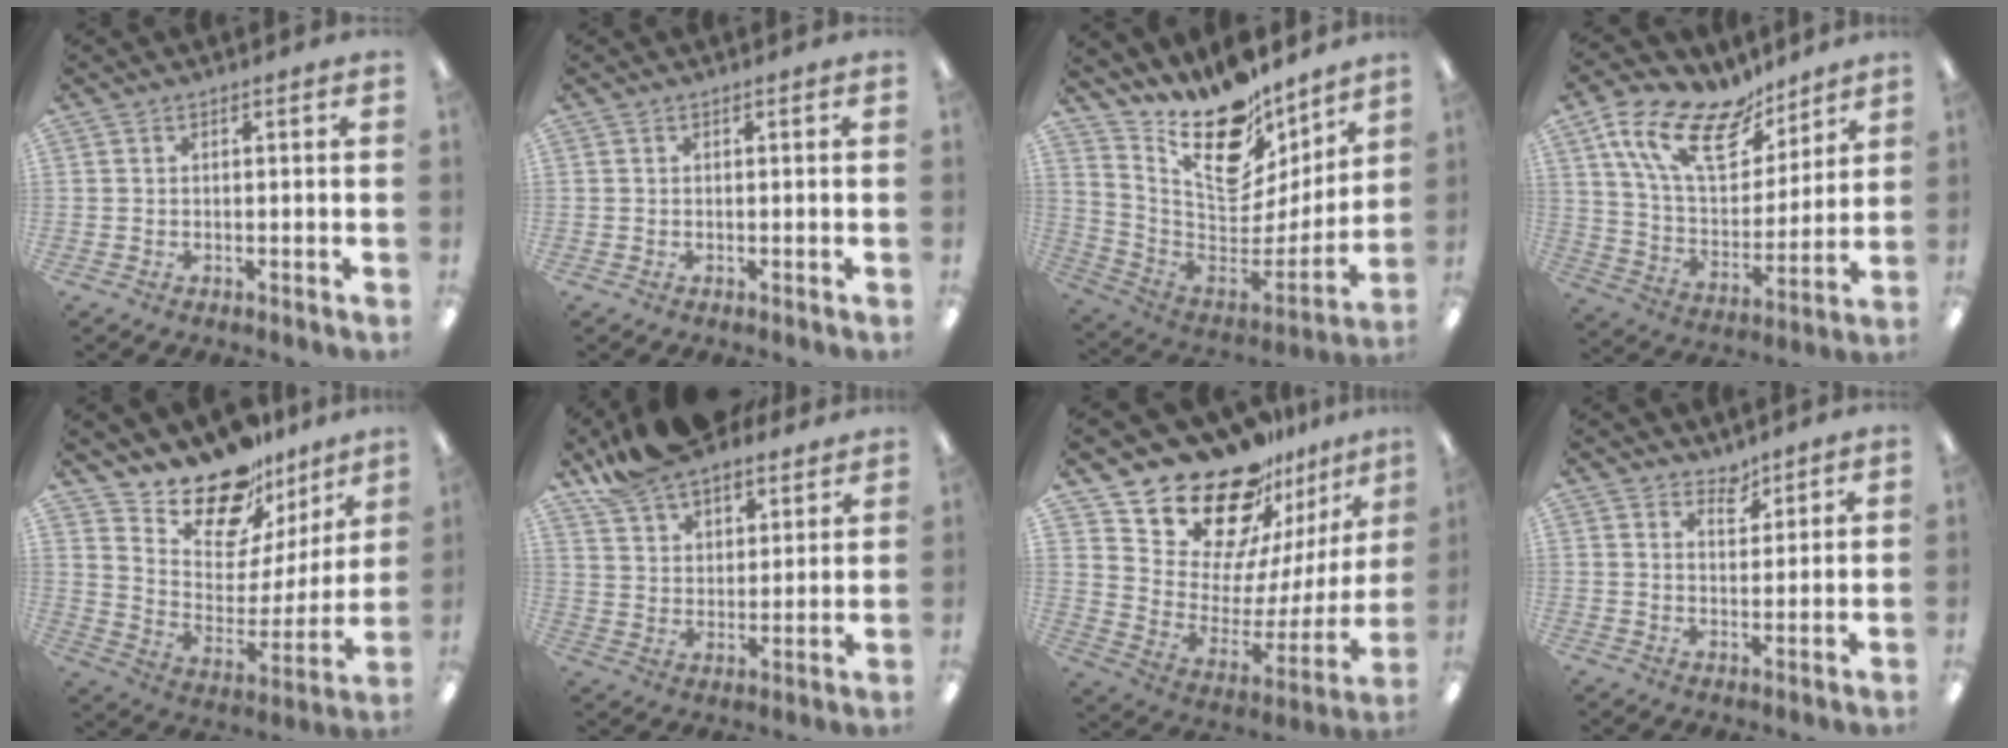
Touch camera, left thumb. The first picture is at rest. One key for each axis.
{"total": 0.0}
{"total": 18.8, "fx": 14.2, "fy": 8.7, "fz": 8.7, "tx": -0.141, "ty": -0.118, "tz": 0.250}
{"total": 19.6, "fx": 12.8, "fy": 9.6, "fz": 11.3, "tx": -0.214, "ty": -0.063, "tz": 0.232}
{"total": 18.2, "fx": 16.1, "fy": 6.9, "fz": 5.1, "tx": -0.093, "ty": -0.136, "tz": 0.286}
{"total": 12.2, "fx": 10.6, "fy": 4.8, "fz": 3.6, "tx": -0.085, "ty": -0.063, "tz": 0.202}
{"total": 23.1, "fx": 18.7, "fy": 10.6, "fz": 8.2, "tx": -0.133, "ty": -0.137, "tz": 0.344}
{"total": 4.0, "fx": 3.7, "fy": 1.6, "fz": 0.6, "tx": 0.005, "ty": -0.028, "tz": 0.065}